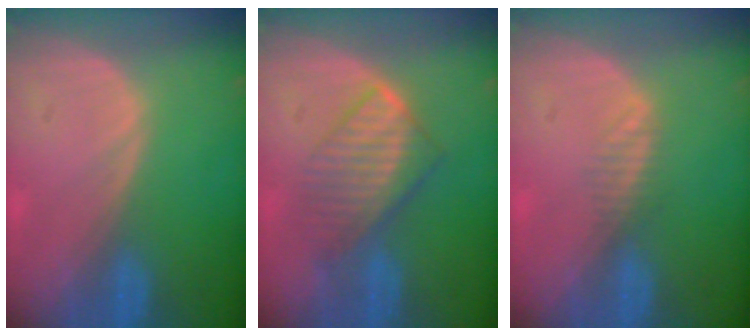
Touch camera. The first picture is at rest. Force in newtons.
{"total": 6.6, "press": 6.3, "slide": 1.9}
{"total": 1.7, "press": 1.4, "slide": 1.0}